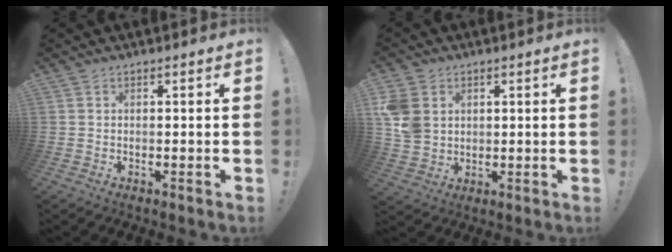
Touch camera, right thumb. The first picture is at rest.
{"total": 9.0, "force": [2.8, 7.4, 4.3], "torque": [-0.094, -0.012, 0.055]}